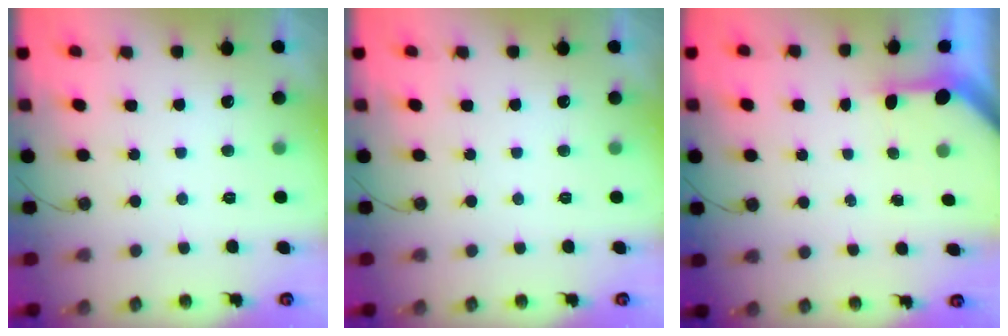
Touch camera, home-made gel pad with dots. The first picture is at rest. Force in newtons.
{"total": 0.0}
{"total": 2.9, "press": 2.9, "slide": 0.2}